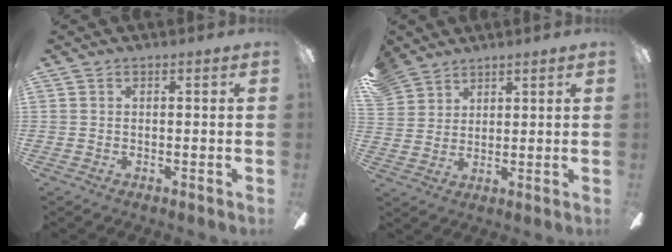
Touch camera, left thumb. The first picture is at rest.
{"total": 6.3, "force": [5.0, 3.7, 0.4], "torque": [-0.029, -0.021, 0.101]}